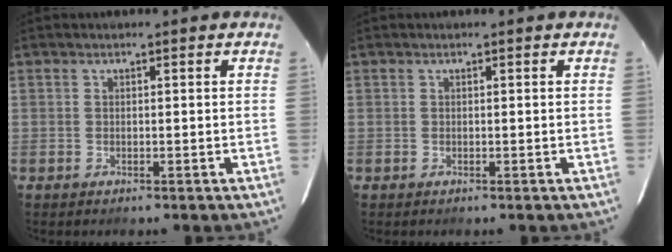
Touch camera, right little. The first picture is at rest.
{"total": 0.0}